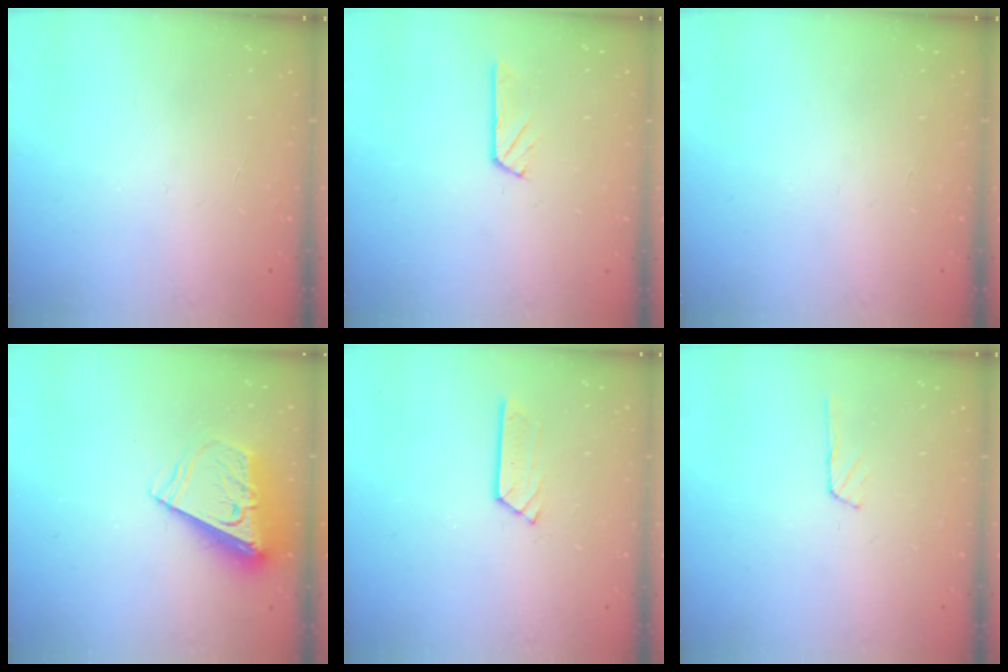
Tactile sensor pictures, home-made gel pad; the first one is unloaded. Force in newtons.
{"total": 2.9, "press": 2.9, "slide": 0.1}
{"total": 0.0}
{"total": 8.9, "press": 8.8, "slide": 1.2}
{"total": 3.8, "press": 3.8, "slide": 0.2}
{"total": 2.3, "press": 2.3, "slide": 0.2}